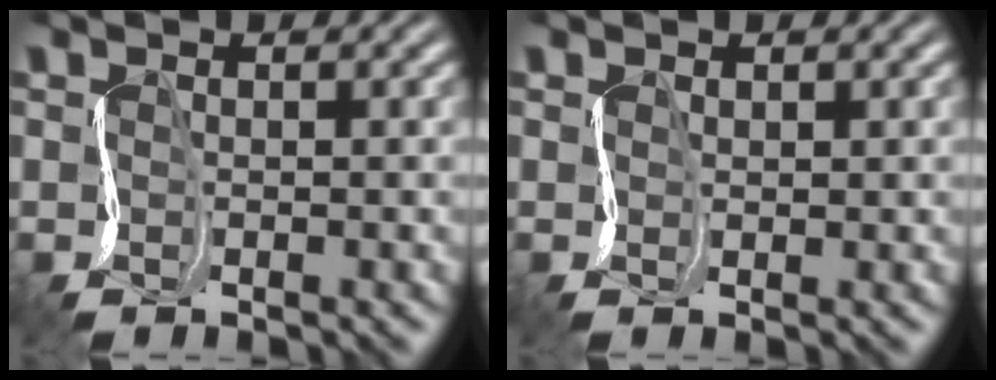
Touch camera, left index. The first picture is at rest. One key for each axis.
{"total": 0.8, "fx": 0.7, "fy": -0.3, "fz": -0.4, "tx": -0.004, "ty": 0.004, "tz": 0.013}